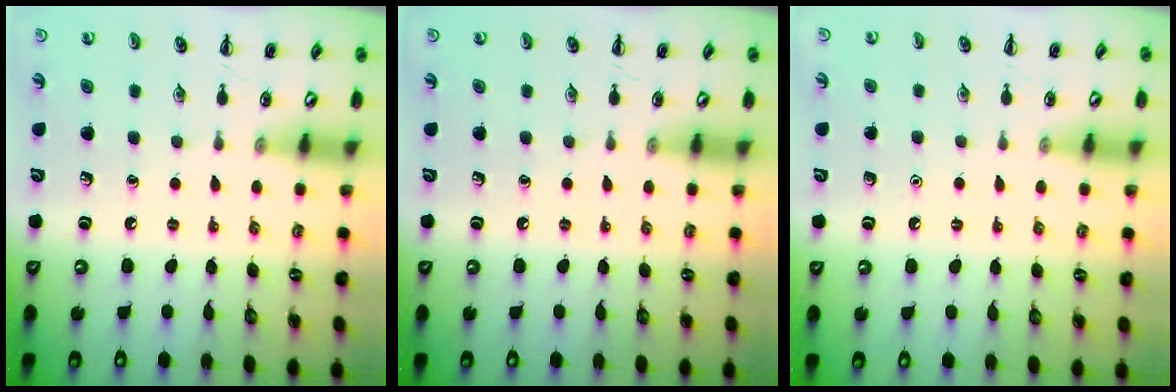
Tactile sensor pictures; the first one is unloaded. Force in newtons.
{"total": 0.0}
{"total": 1.5, "press": 1.5, "slide": 0.1}